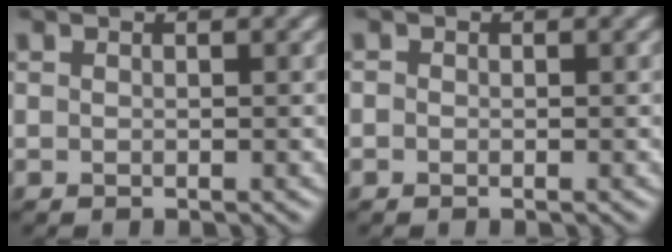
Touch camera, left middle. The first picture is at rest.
{"total": 0.0}